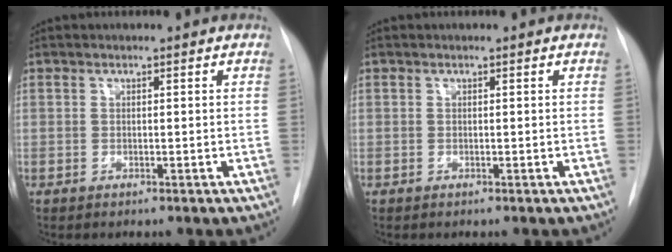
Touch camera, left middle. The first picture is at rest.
{"total": 0.0}